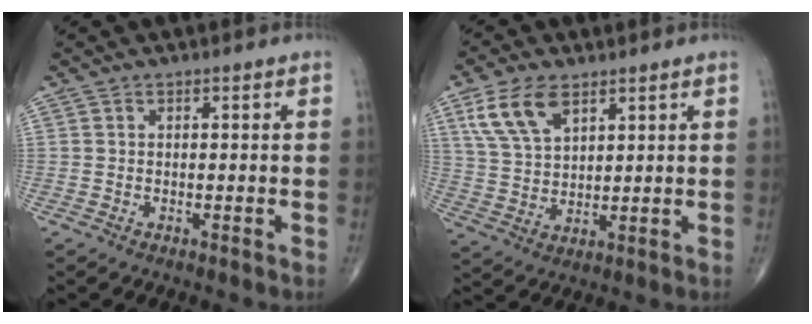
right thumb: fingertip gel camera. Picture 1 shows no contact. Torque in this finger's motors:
{"motor_torque": [0.29, 1.64, 0.48, 0.08, 0.10]}